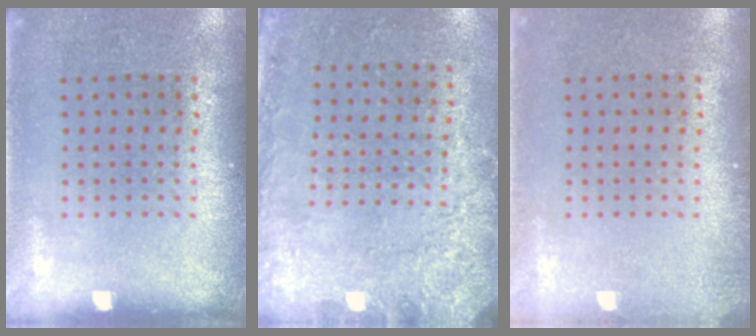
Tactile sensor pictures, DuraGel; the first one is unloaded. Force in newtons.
{"total": 2.7, "press": 2.0, "slide": 1.8}
{"total": 0.8, "press": 0.8, "slide": 0.1}